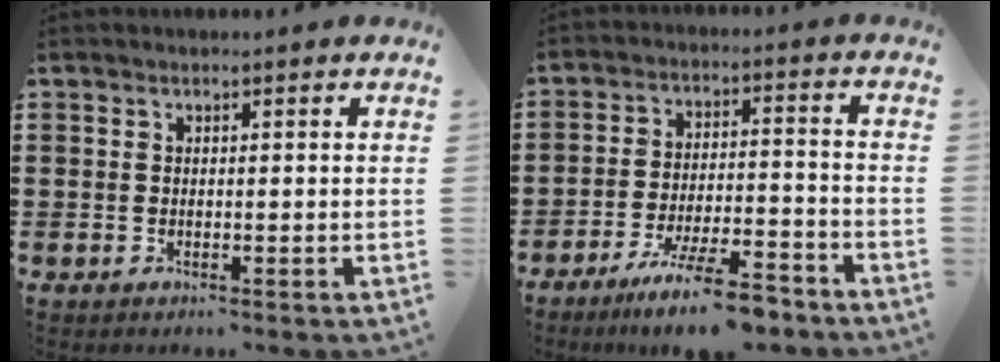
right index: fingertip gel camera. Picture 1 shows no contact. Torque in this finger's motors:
{"motor_torque": [1.91, 0.23, 0.36, 0.09]}